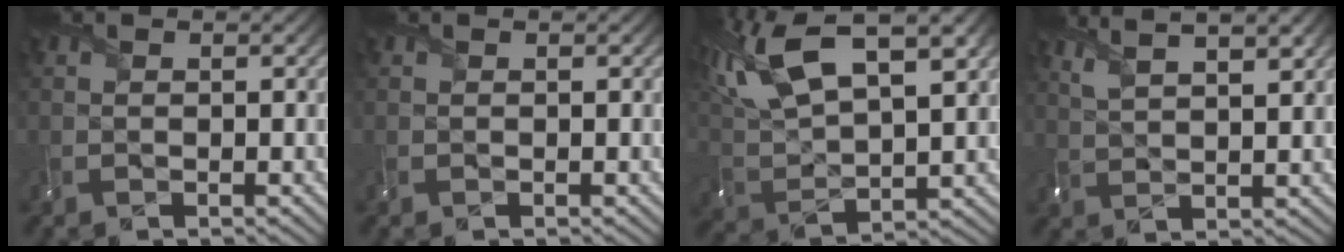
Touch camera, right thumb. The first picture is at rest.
{"total": 0.0}
{"total": 14.7, "force": [8.0, 5.9, 10.8], "torque": [-0.253, 0.023, 0.146]}
{"total": 7.8, "force": [5.3, 2.1, 5.3], "torque": [-0.091, 0.023, 0.077]}